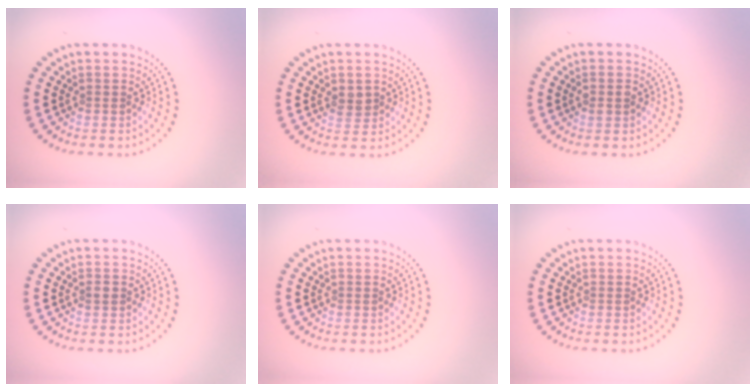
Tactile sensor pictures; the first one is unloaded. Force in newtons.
{"total": 1.4, "press": 1.3, "slide": 0.3}
{"total": 1.5, "press": 1.5, "slide": 0.1}
{"total": 0.9, "press": 0.9, "slide": 0.1}
{"total": 0.0}
{"total": 0.0}